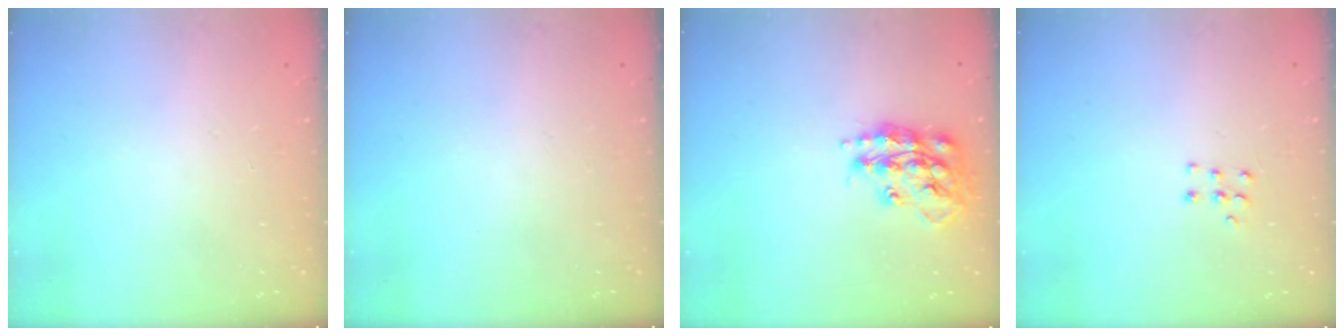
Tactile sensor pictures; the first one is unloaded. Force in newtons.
{"total": 0.0}
{"total": 15.5, "press": 15.4, "slide": 1.3}
{"total": 4.6, "press": 4.5, "slide": 0.5}